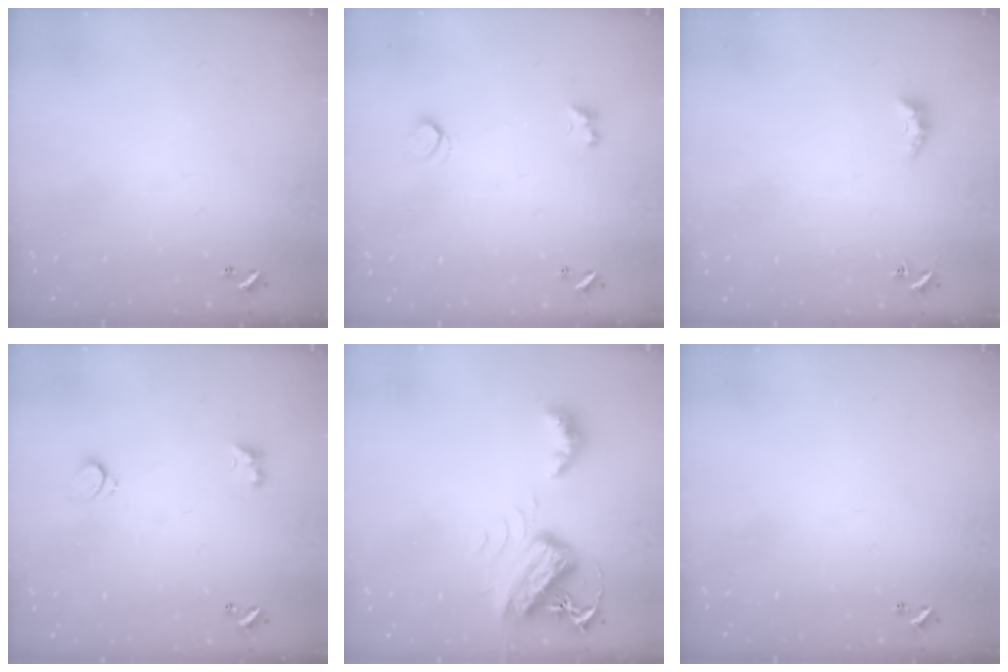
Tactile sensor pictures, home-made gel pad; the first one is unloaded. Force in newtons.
{"total": 1.8, "press": 1.8, "slide": 0.5}
{"total": 2.4, "press": 2.4, "slide": 0.6}
{"total": 2.2, "press": 2.1, "slide": 0.6}
{"total": 7.0, "press": 7.0, "slide": 0.1}
{"total": 0.0}